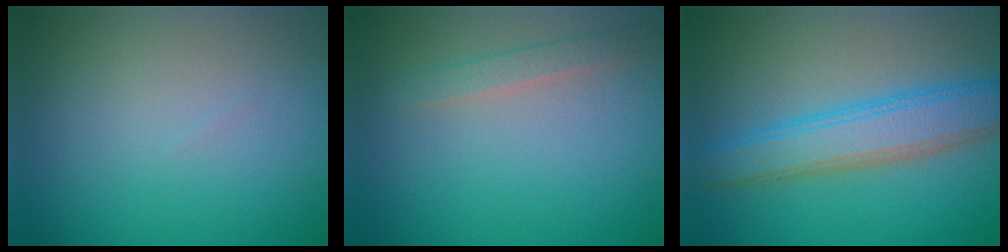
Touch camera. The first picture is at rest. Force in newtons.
{"total": 1.6, "press": 1.6, "slide": 0.2}
{"total": 5.1, "press": 5.1, "slide": 0.0}